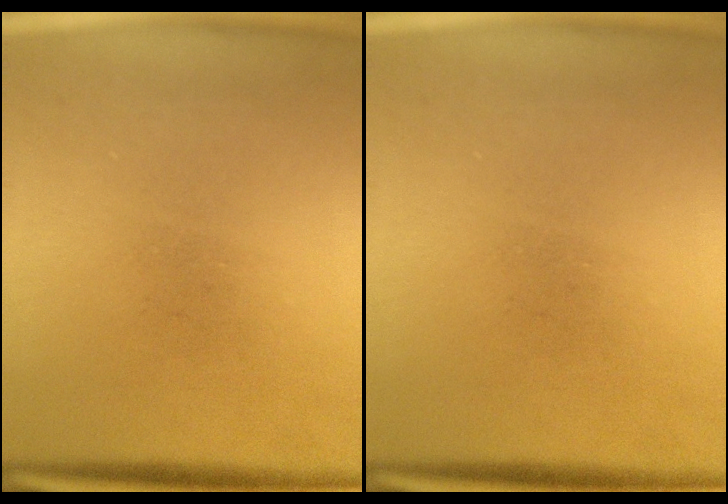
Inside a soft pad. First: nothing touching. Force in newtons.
{"total": 0.0}